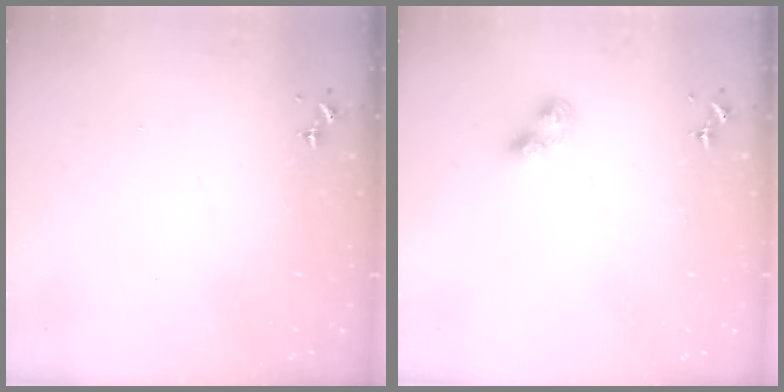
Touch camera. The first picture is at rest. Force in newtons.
{"total": 3.0, "press": 2.9, "slide": 0.4}